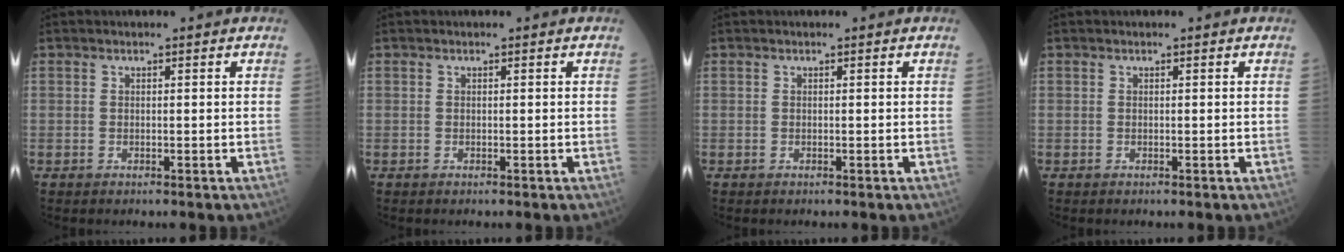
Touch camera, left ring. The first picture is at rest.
{"total": 0.0}
{"total": 0.0}
{"total": 0.0}